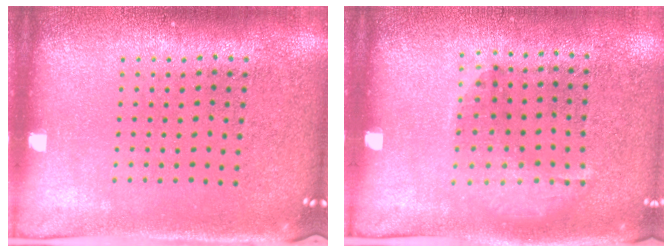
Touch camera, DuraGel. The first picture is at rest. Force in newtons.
{"total": 1.3, "press": 0.8, "slide": 1.0}